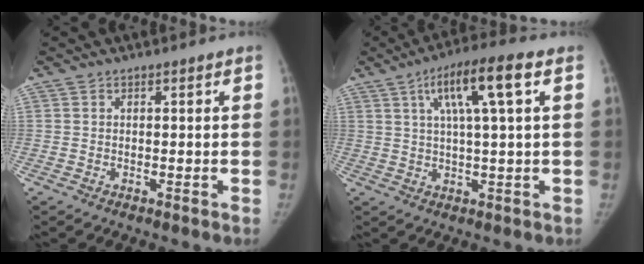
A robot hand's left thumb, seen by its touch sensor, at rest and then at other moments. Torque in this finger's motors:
{"motor_torque": [0.13, -0.02, 1.05, -0.59, 0.11]}